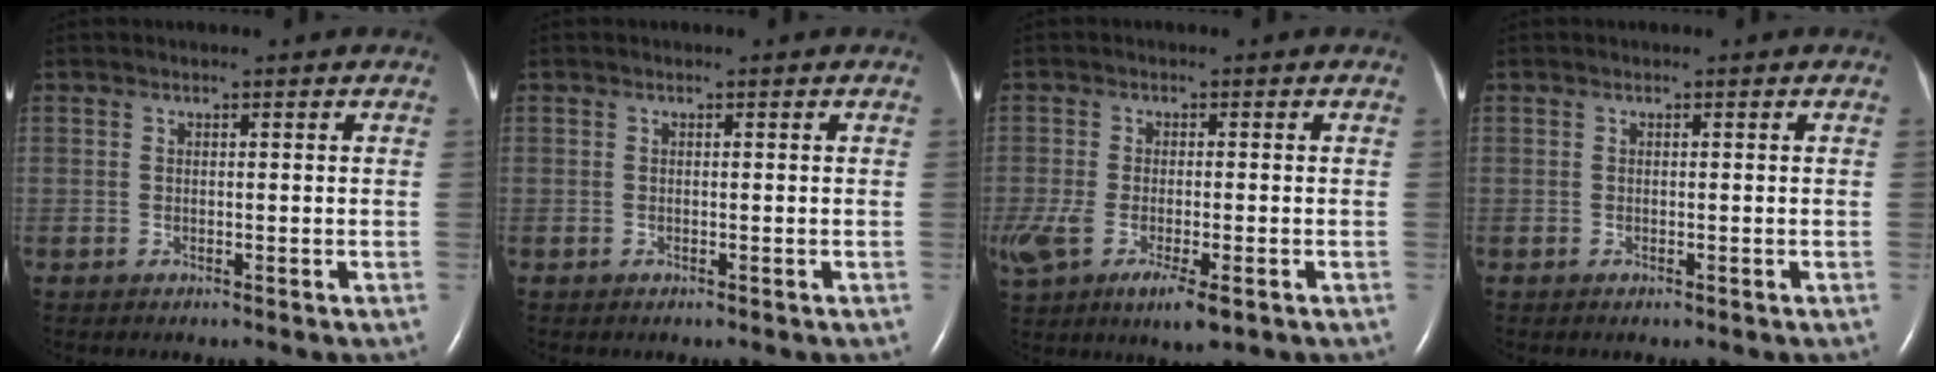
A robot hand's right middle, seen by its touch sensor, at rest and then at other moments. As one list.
[{"total": 0.0}, {"total": 12.1, "force": [-6.3, 4.4, 9.3], "torque": [-0.208, -0.036, -0.102]}, {"total": 0.0}]